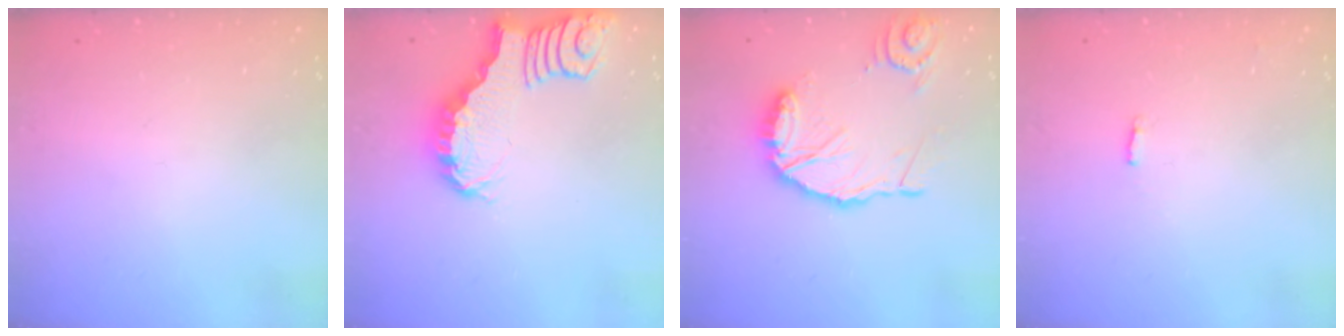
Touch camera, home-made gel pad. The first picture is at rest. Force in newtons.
{"total": 2.5, "press": 2.4, "slide": 0.5}
{"total": 15.2, "press": 15.0, "slide": 2.1}
{"total": 2.2, "press": 2.1, "slide": 0.5}